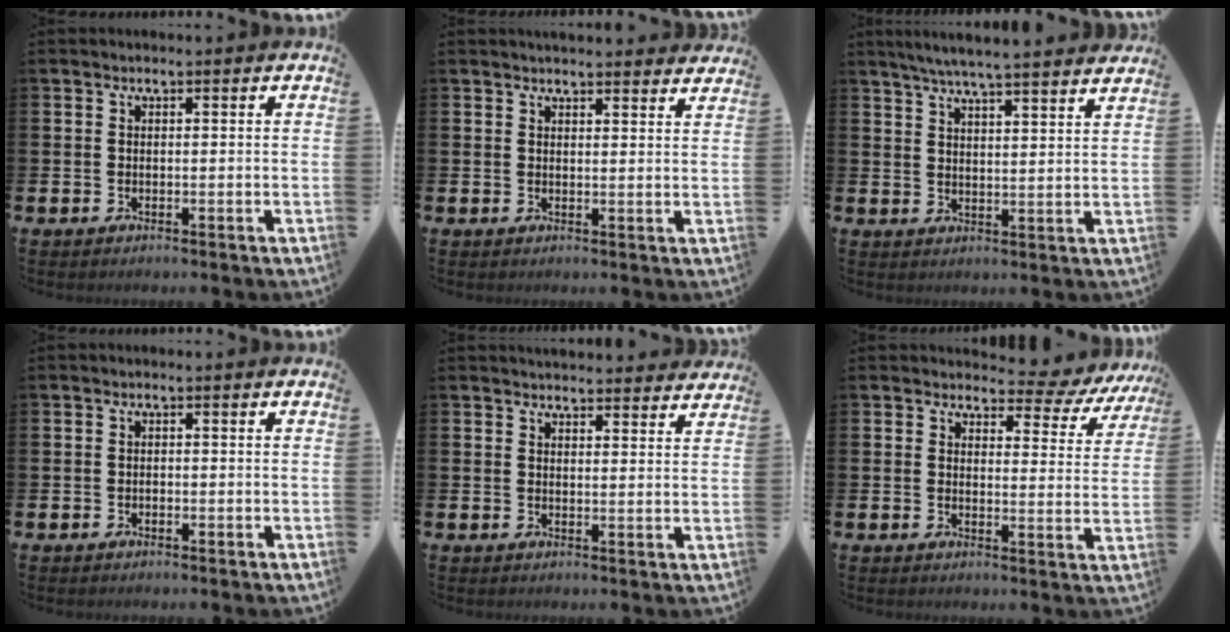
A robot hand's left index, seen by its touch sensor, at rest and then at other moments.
{"total": 2.8, "force": [2.8, 0.2, 0.0], "torque": [-0.004, -0.015, 0.052]}
{"total": 5.9, "force": [5.6, -0.4, 1.7], "torque": [-0.048, -0.029, 0.098]}
{"total": 0.5, "force": [-0.3, 0.4, 0.1], "torque": [-0.004, 0.001, -0.008]}
{"total": 3.6, "force": [3.5, 0.4, 0.0], "torque": [0.002, -0.023, 0.063]}
{"total": 3.9, "force": [3.5, 1.5, 0.8], "torque": [-0.015, -0.032, 0.051]}